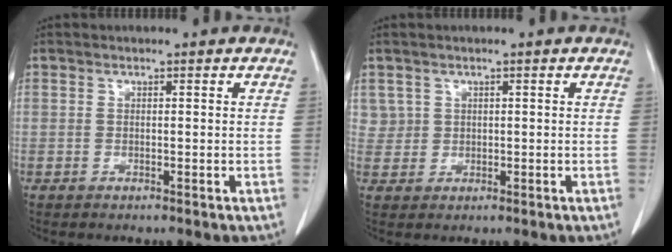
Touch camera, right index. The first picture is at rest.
{"total": 2.4, "force": [1.1, 2.1, -0.2], "torque": [0.020, 0.004, 0.015]}